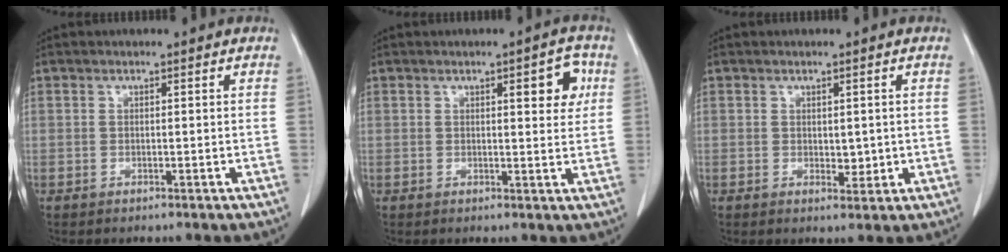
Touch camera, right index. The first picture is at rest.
{"total": 4.7, "force": [1.7, 1.3, 4.2], "torque": [-0.051, 0.002, 0.020]}
{"total": 2.1, "force": [0.1, 1.3, 1.6], "torque": [-0.018, -0.004, 0.007]}